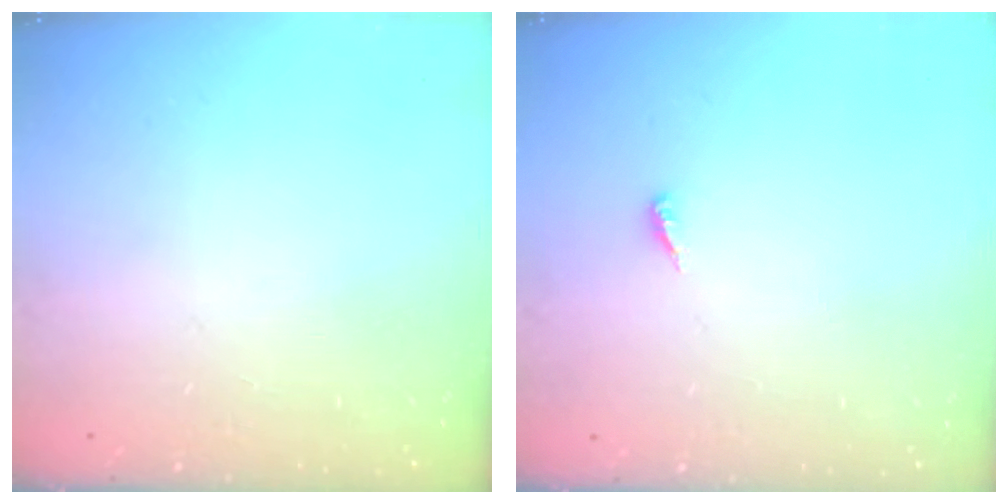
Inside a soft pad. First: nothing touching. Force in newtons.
{"total": 3.0, "press": 3.0, "slide": 0.2}